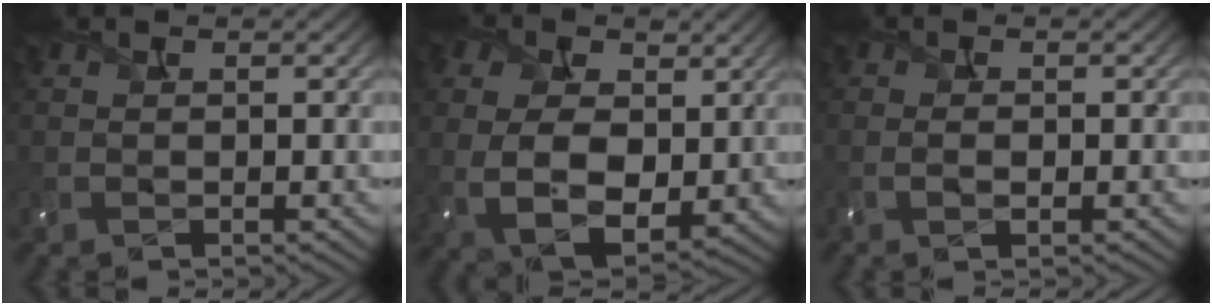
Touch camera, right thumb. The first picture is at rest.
{"total": 10.9, "force": [1.0, 7.2, 8.1], "torque": [-0.207, -0.005, 0.027]}
{"total": 1.5, "force": [-0.6, 0.4, 1.4], "torque": [-0.027, -0.002, -0.010]}